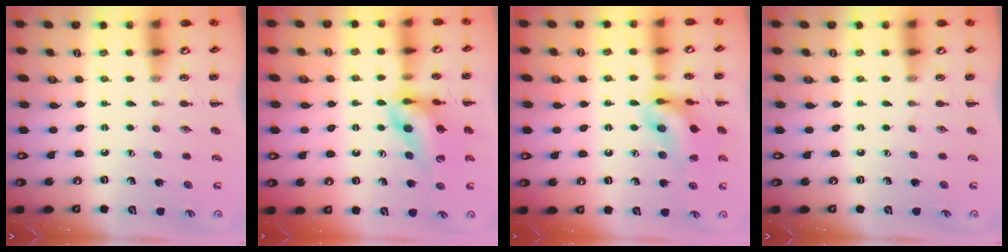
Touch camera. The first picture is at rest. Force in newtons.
{"total": 12.8, "press": 12.1, "slide": 4.3}
{"total": 13.1, "press": 13.0, "slide": 1.8}
{"total": 0.0}